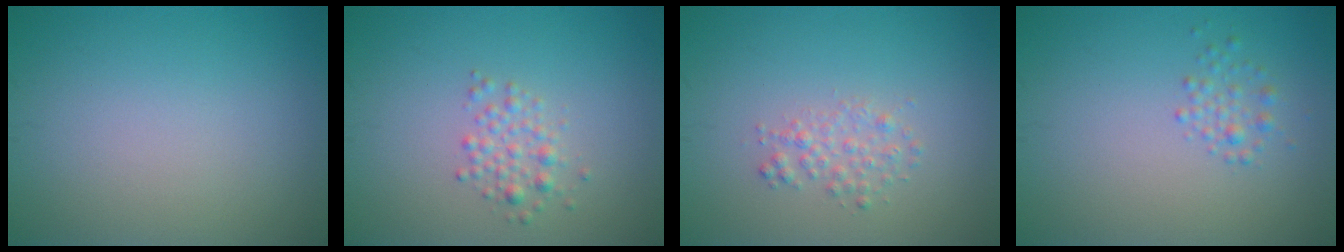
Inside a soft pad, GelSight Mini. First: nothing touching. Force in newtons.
{"total": 1.9, "press": 1.9, "slide": 0.1}
{"total": 1.6, "press": 1.6, "slide": 0.1}
{"total": 1.4, "press": 1.4, "slide": 0.1}